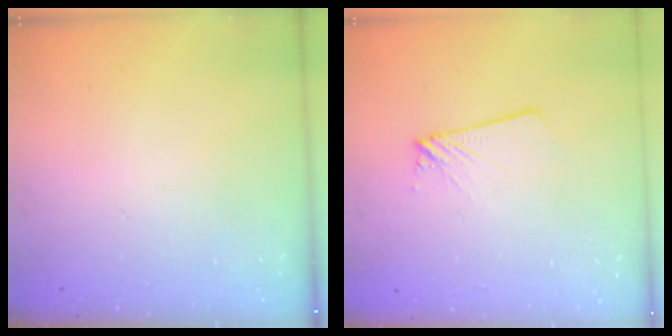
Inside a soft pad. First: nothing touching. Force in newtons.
{"total": 1.6, "press": 1.6, "slide": 0.1}